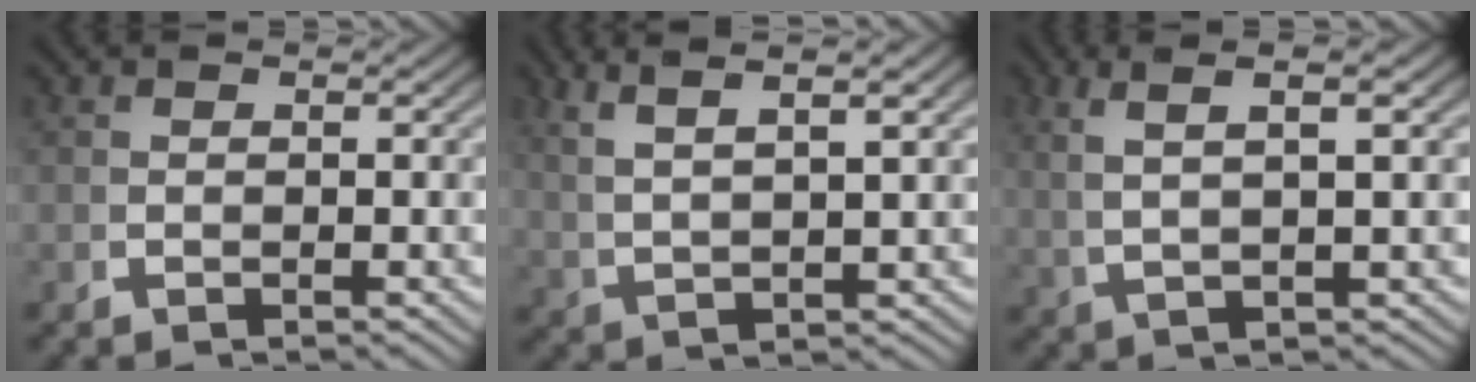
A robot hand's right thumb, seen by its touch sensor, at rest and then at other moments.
{"total": 6.3, "force": [4.4, 1.6, 4.2], "torque": [-0.061, 0.020, 0.080]}
{"total": 6.1, "force": [3.2, 1.5, 4.9], "torque": [-0.076, 0.023, 0.054]}